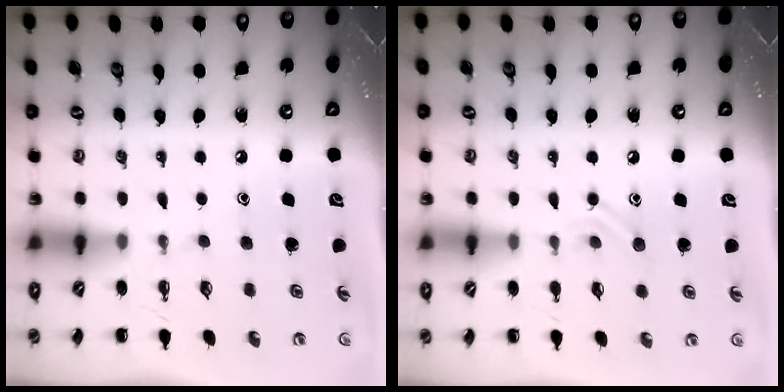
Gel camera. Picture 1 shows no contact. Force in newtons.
{"total": 7.5, "press": 7.4, "slide": 1.4}